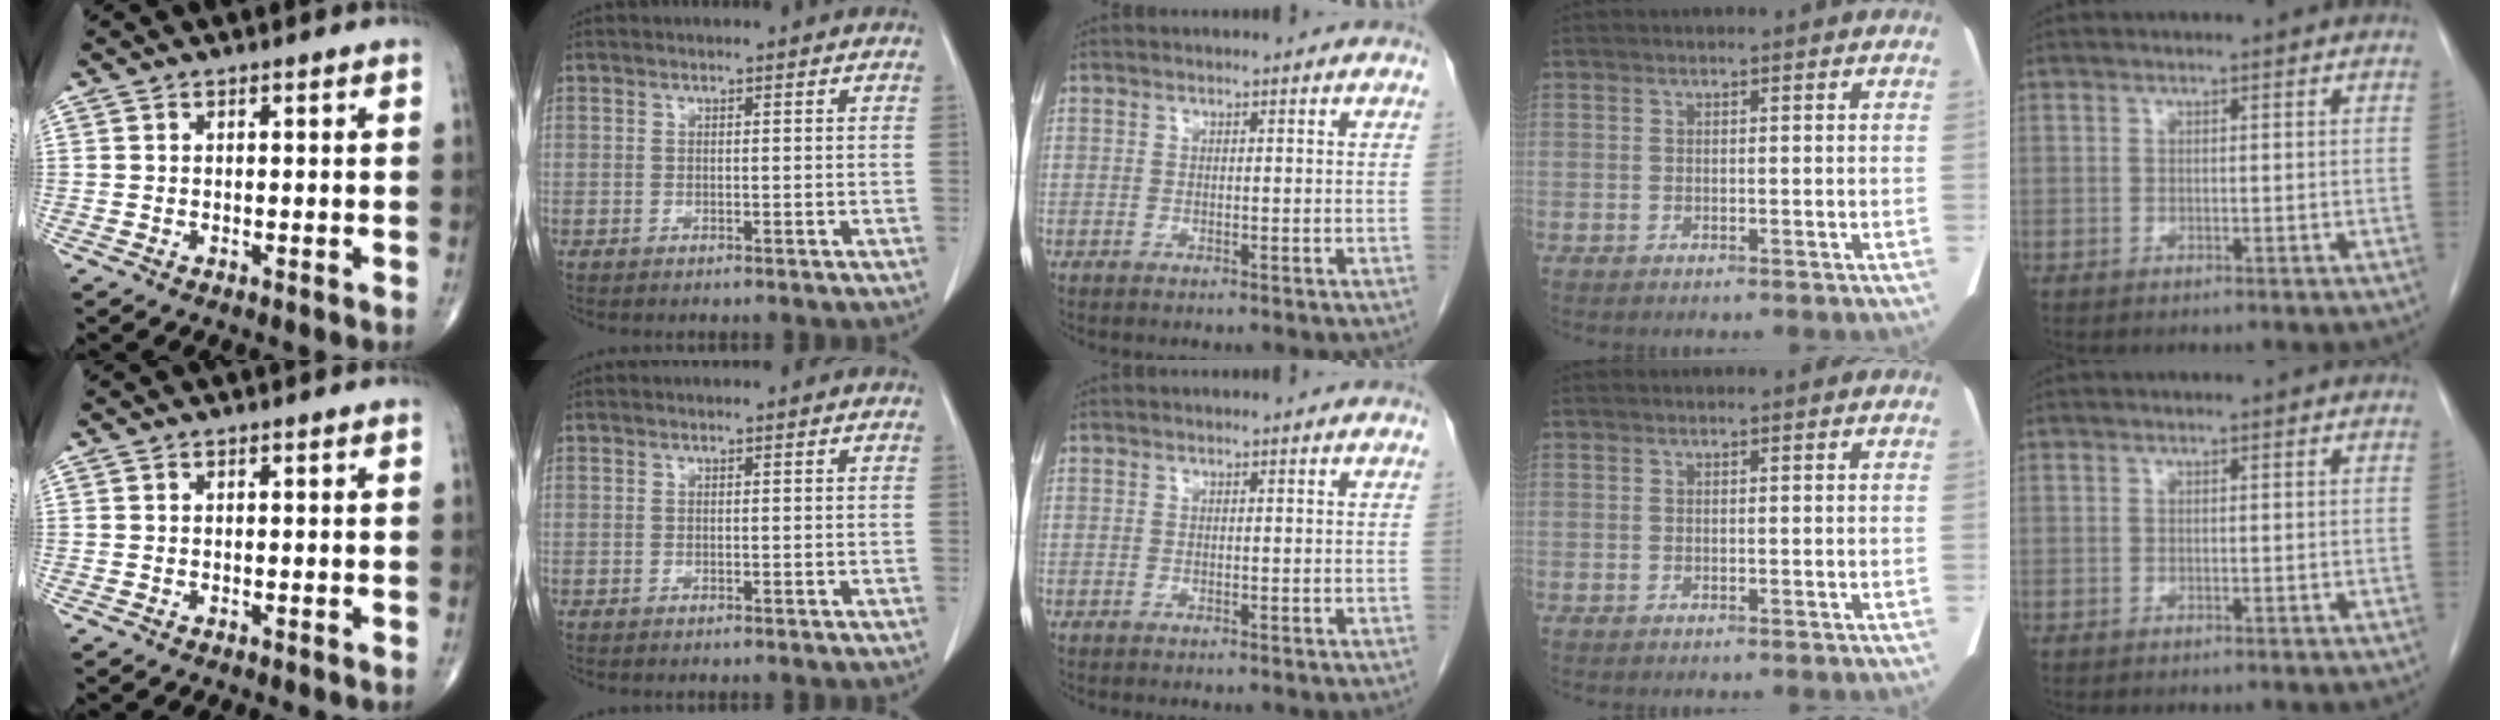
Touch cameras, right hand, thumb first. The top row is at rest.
{}